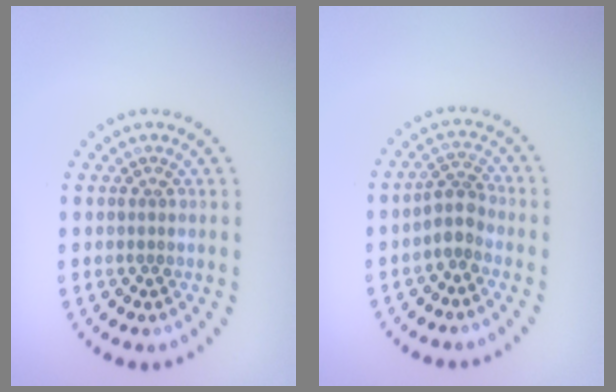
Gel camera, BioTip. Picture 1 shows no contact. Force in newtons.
{"total": 2.2, "press": 1.7, "slide": 1.3}